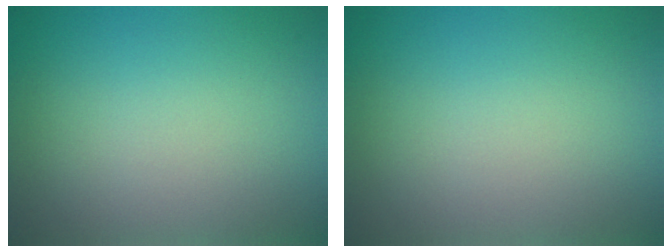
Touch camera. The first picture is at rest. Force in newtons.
{"total": 0.0}